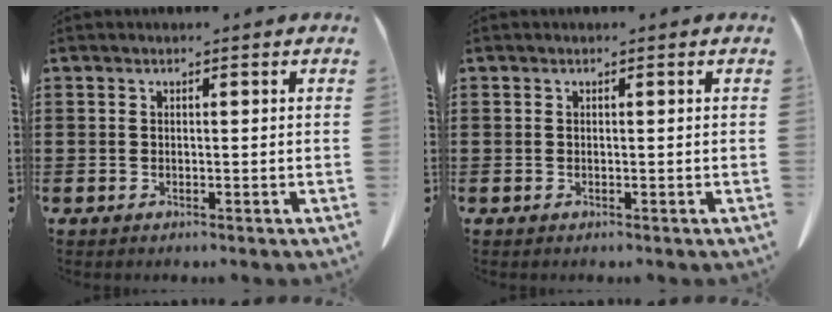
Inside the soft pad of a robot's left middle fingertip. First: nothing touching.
{"total": 0.0}